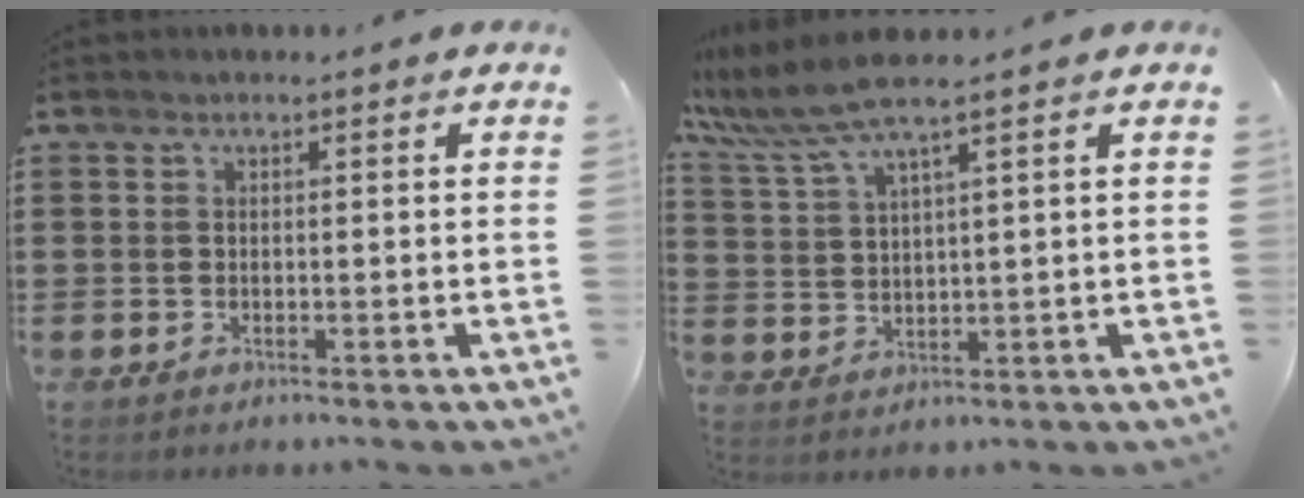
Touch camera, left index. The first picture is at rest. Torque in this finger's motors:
{"motor_torque": [1.68, -0.45, 0.35, 0.21]}